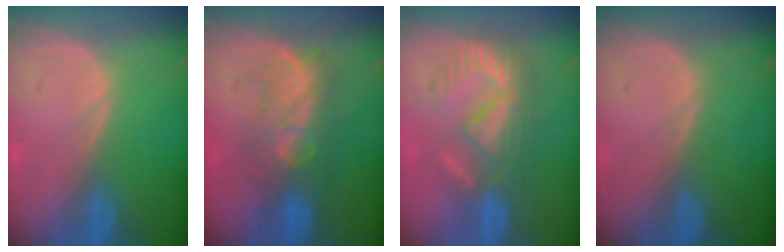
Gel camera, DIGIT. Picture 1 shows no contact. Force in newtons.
{"total": 7.8, "press": 7.7, "slide": 1.3}
{"total": 8.9, "press": 7.9, "slide": 4.1}
{"total": 0.0}